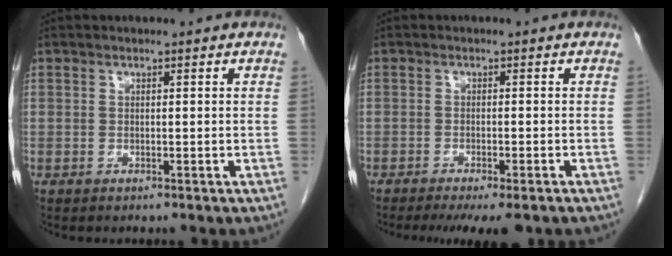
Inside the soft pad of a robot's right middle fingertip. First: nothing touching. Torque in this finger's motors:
{"motor_torque": [1.06, -0.74, 0.12, 0.02]}